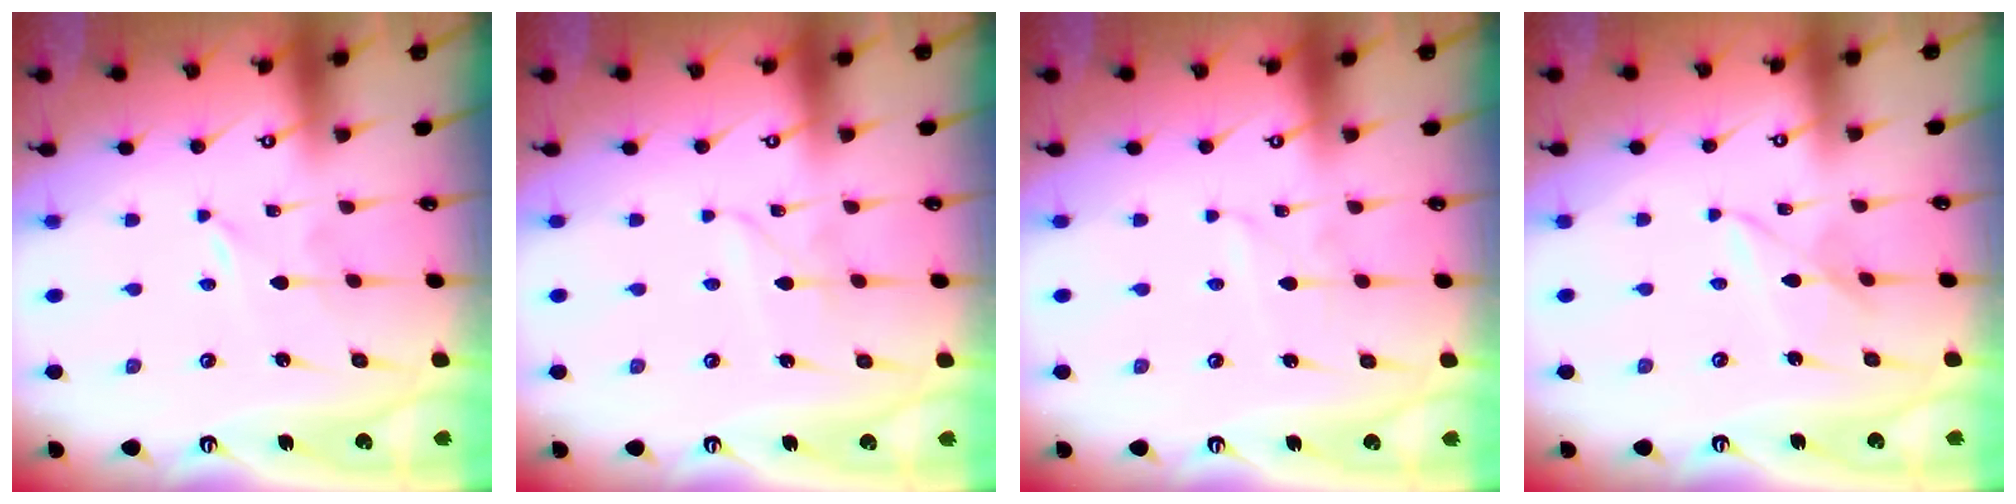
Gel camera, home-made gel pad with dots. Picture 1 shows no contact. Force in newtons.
{"total": 2.2, "press": 2.2, "slide": 0.2}
{"total": 0.9, "press": 0.9, "slide": 0.1}
{"total": 3.4, "press": 3.4, "slide": 0.4}